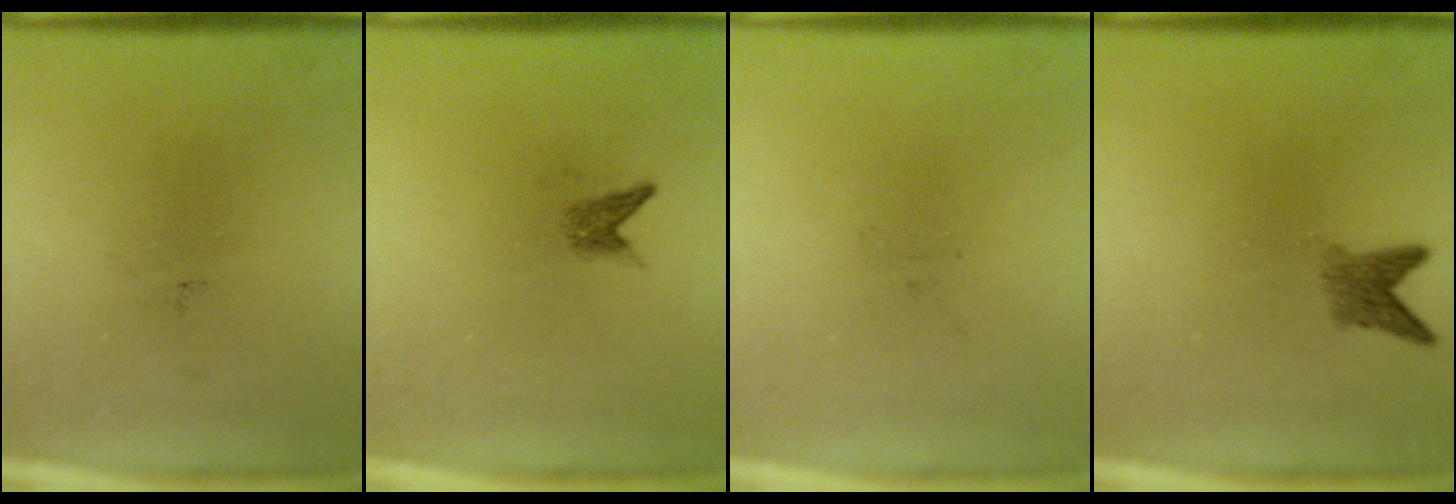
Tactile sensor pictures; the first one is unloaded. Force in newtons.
{"total": 1.3}
{"total": 0.0}
{"total": 2.4}